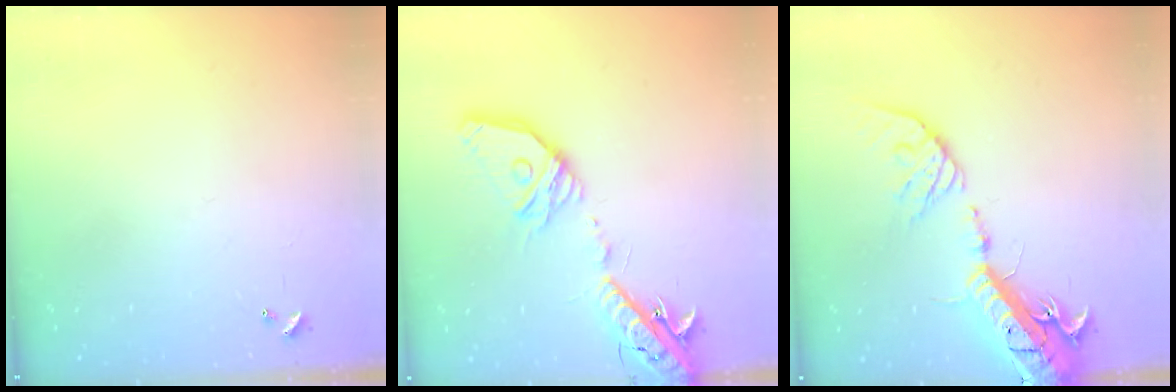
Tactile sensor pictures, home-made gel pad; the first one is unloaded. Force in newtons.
{"total": 23.1, "press": 22.8, "slide": 3.6}
{"total": 21.1, "press": 20.7, "slide": 4.1}